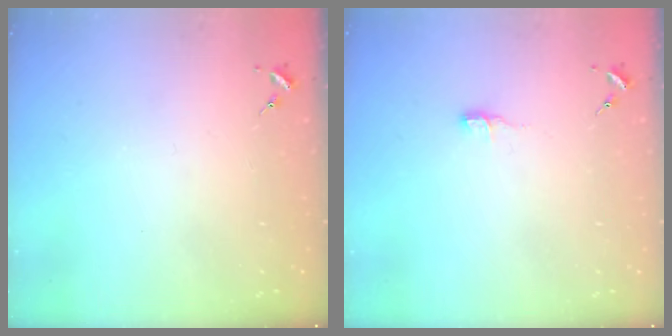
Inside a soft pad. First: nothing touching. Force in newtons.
{"total": 5.0, "press": 5.0, "slide": 0.4}